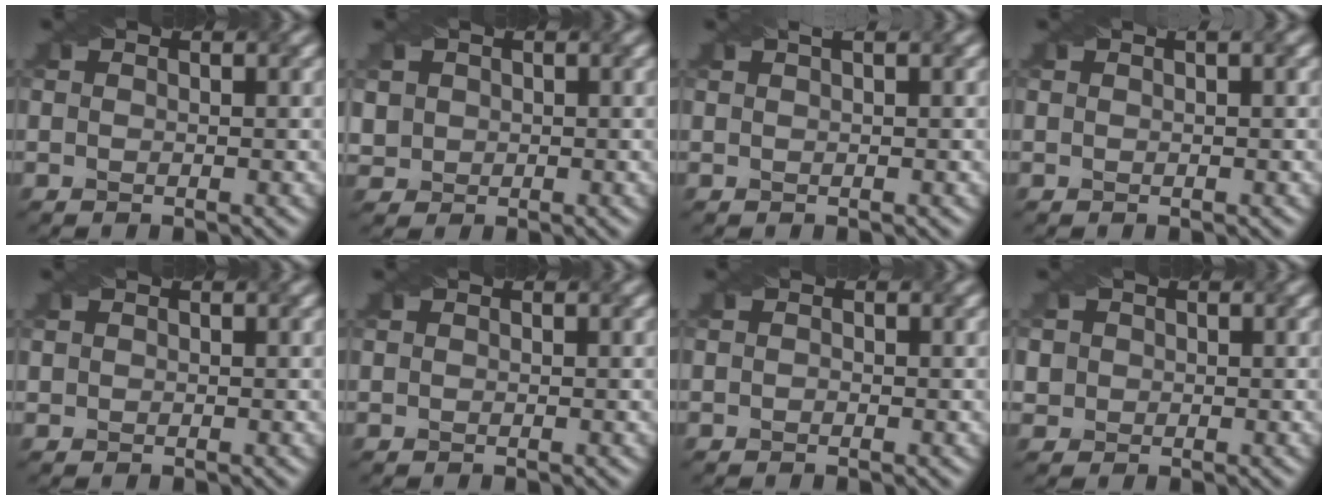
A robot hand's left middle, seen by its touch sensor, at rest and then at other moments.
{"total": 2.9, "force": [1.0, 2.5, 1.0], "torque": [-0.039, 0.015, 0.029]}
{"total": 0.9, "force": [0.5, -0.1, 0.7], "torque": [-0.008, 0.004, 0.018]}
{"total": 0.5, "force": [0.1, -0.1, 0.5], "torque": [-0.005, 0.002, 0.010]}
{"total": 0.0}
{"total": 0.0}
{"total": 0.0}
{"total": 3.9, "force": [1.4, 3.3, 1.5], "torque": [-0.035, 0.022, 0.015]}